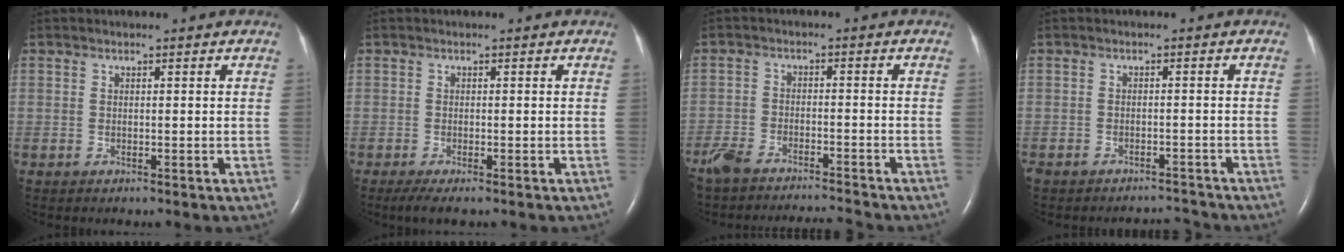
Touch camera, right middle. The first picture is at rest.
{"total": 2.5, "force": [-1.6, 0.4, 1.9], "torque": [-0.039, -0.009, -0.031]}
{"total": 9.1, "force": [-8.7, 0.6, 2.6], "torque": [-0.047, 0.001, -0.144]}
{"total": 4.4, "force": [-4.3, 0.9, 0.0], "torque": [0.000, 0.001, -0.067]}